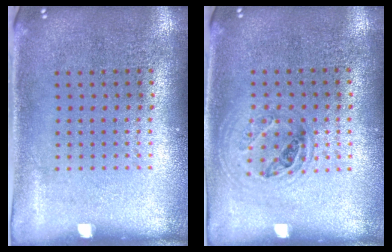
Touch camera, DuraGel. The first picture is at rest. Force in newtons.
{"total": 1.0, "press": 0.9, "slide": 0.4}